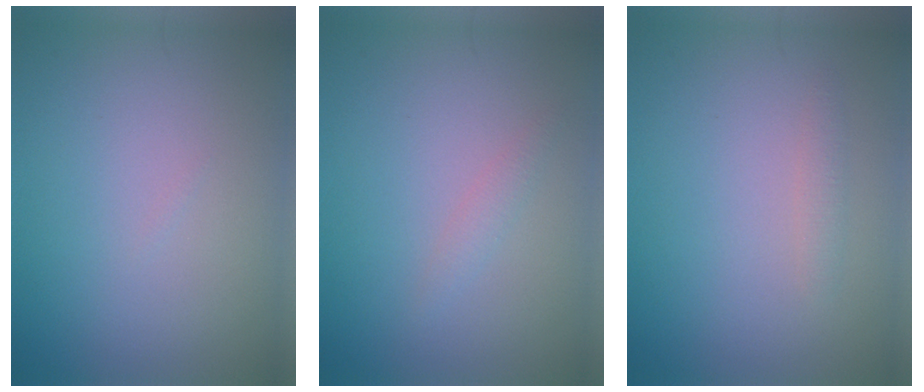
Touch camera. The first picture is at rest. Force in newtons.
{"total": 1.0, "press": 1.0, "slide": 0.0}
{"total": 0.8, "press": 0.8, "slide": 0.0}